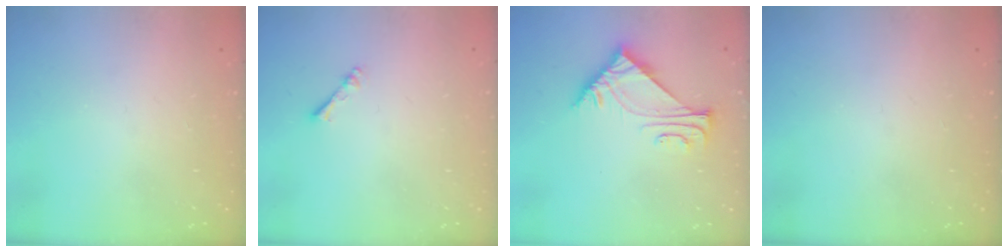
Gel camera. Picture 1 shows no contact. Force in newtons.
{"total": 1.1, "press": 1.1, "slide": 0.2}
{"total": 6.1, "press": 6.1, "slide": 0.3}
{"total": 0.0}